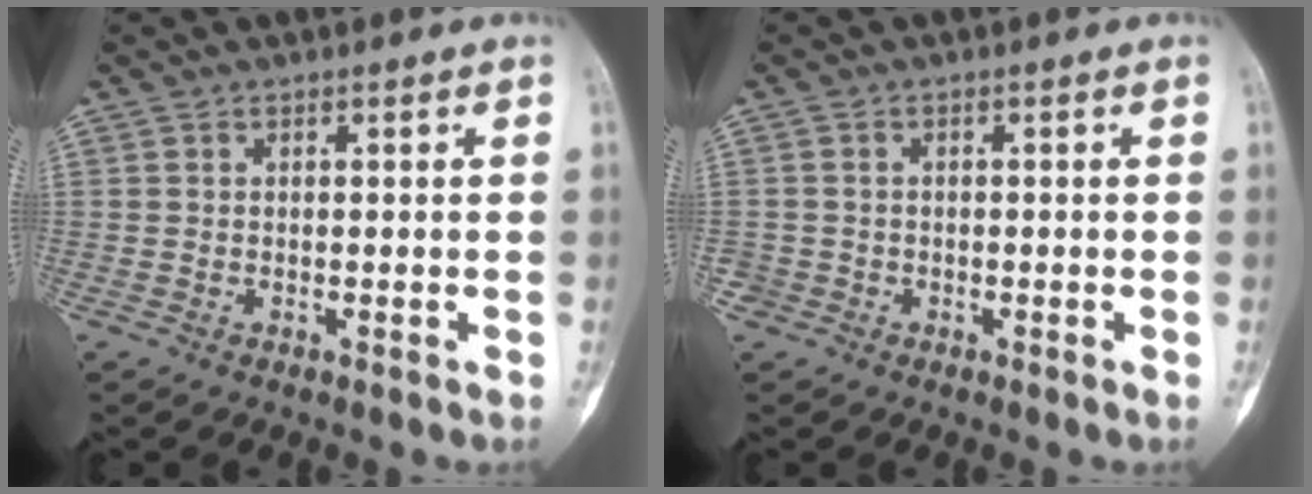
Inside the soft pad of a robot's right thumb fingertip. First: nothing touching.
{"total": 1.7, "force": [-0.8, 1.5, -0.2], "torque": [0.012, 0.009, -0.022]}